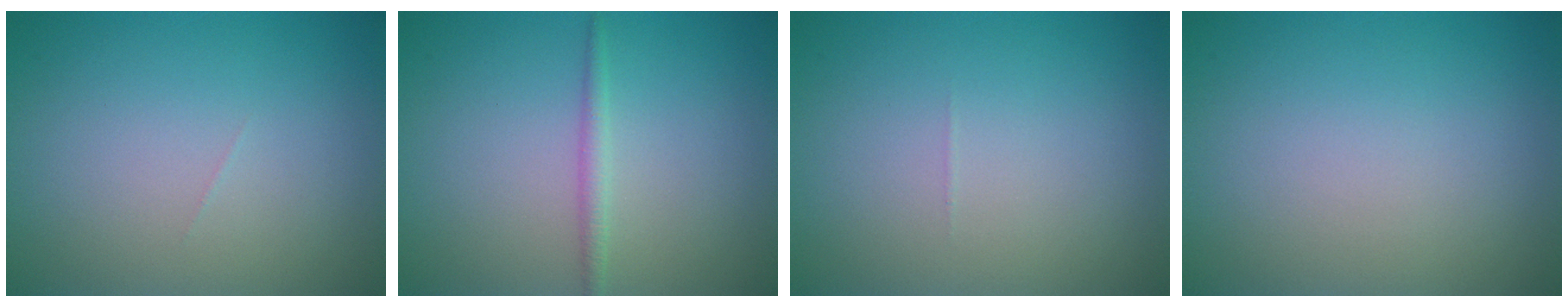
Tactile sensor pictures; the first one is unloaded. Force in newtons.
{"total": 1.3, "press": 1.3, "slide": 0.1}
{"total": 0.0}
{"total": 0.0}